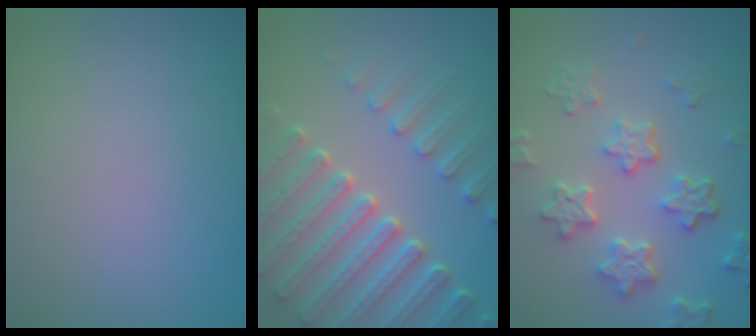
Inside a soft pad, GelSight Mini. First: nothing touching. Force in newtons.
{"total": 6.8, "press": 5.4, "slide": 4.1}
{"total": 5.2, "press": 4.1, "slide": 3.2}